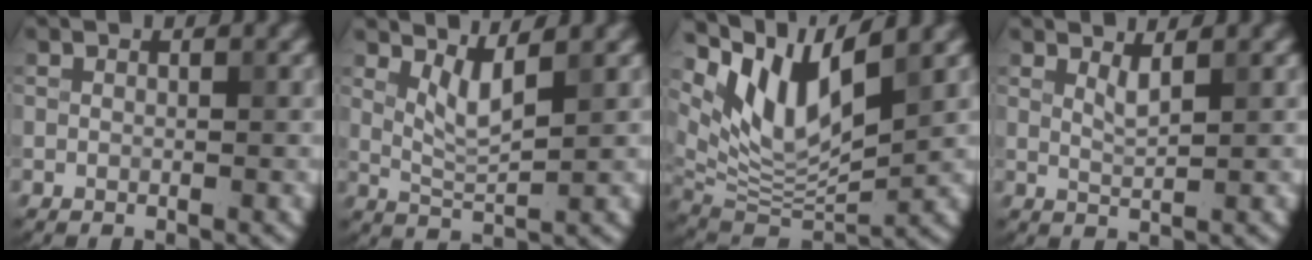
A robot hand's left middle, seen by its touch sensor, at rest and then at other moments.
{"total": 2.7, "force": [1.6, 0.4, 2.1], "torque": [-0.046, -0.011, 0.039]}
{"total": 9.1, "force": [5.4, 3.3, 6.5], "torque": [-0.130, -0.005, 0.105]}
{"total": 1.4, "force": [0.9, 0.3, 1.0], "torque": [-0.019, -0.002, 0.016]}